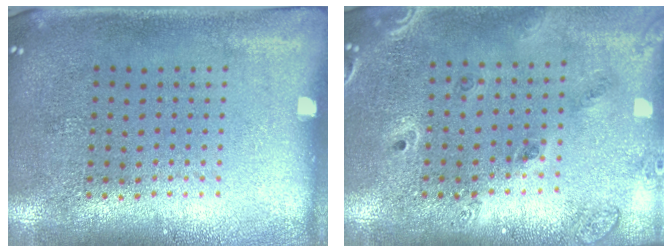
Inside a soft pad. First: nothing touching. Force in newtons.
{"total": 1.5, "press": 1.4, "slide": 0.6}